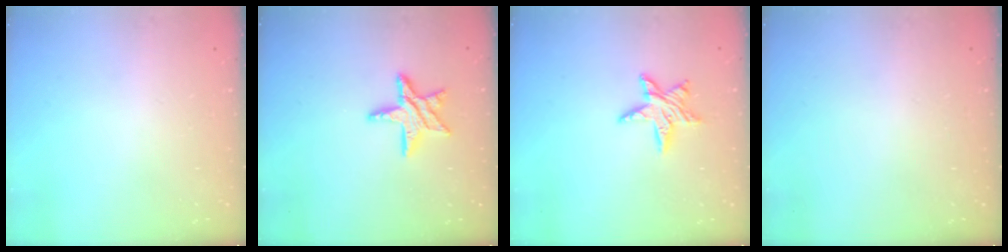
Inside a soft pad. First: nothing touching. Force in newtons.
{"total": 11.6, "press": 11.5, "slide": 0.8}
{"total": 8.7, "press": 8.6, "slide": 0.6}
{"total": 0.0}